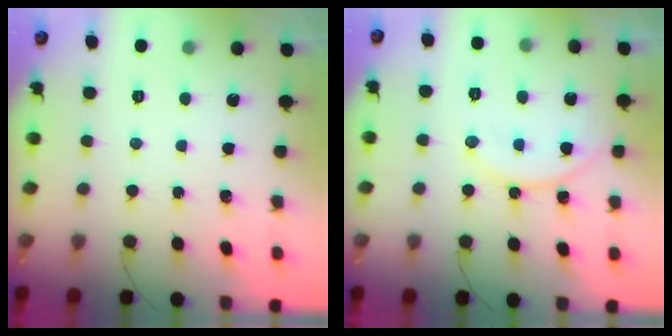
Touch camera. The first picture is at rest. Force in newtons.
{"total": 11.7, "press": 11.5, "slide": 2.4}